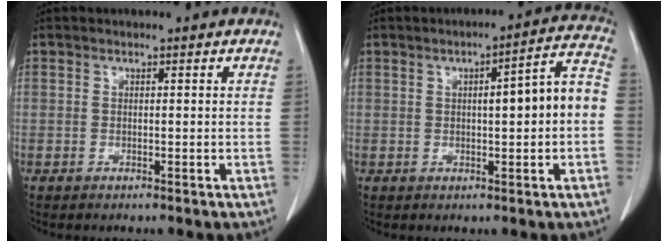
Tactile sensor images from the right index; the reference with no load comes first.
{"total": 8.3, "force": [-0.4, 0.8, 8.2], "torque": [-0.110, 0.030, -0.007]}